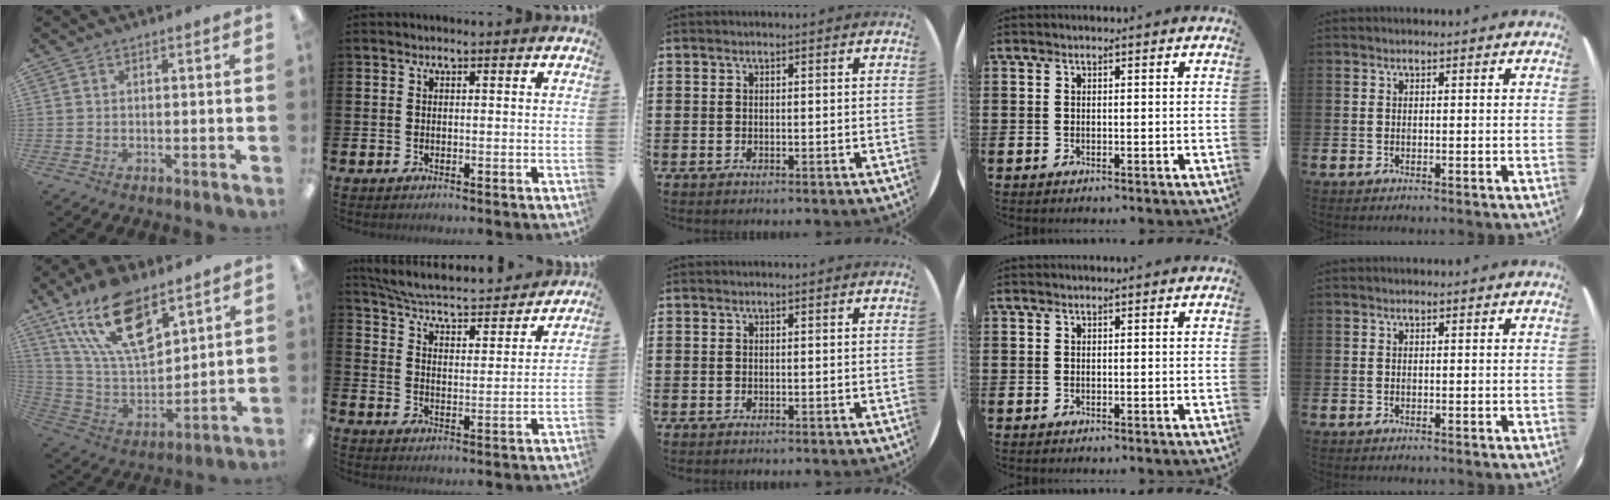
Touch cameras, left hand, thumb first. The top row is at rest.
{"thumb": {"total": 20.6, "force": [12.5, 9.4, 13.5], "torque": [-0.273, -0.055, 0.222]}, "index": {"total": 4.9, "force": [4.7, 0.7, 1.2], "torque": [-0.050, -0.045, 0.074]}}